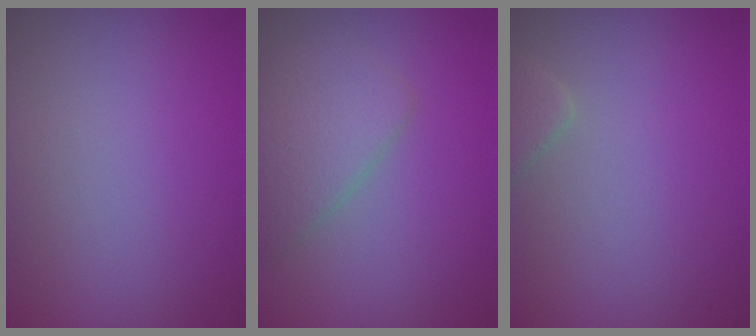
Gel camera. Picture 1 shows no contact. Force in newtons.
{"total": 3.1, "press": 3.1, "slide": 0.3}
{"total": 1.4, "press": 1.4, "slide": 0.1}